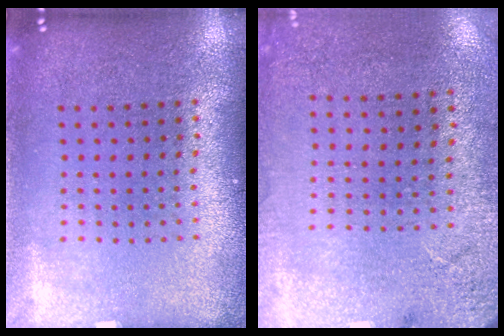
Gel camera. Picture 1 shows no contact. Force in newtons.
{"total": 2.7, "press": 2.2, "slide": 1.5}